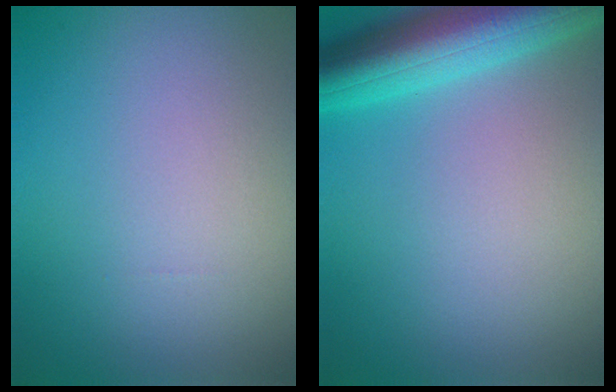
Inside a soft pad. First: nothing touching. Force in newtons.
{"total": 7.9, "press": 7.9, "slide": 0.4}